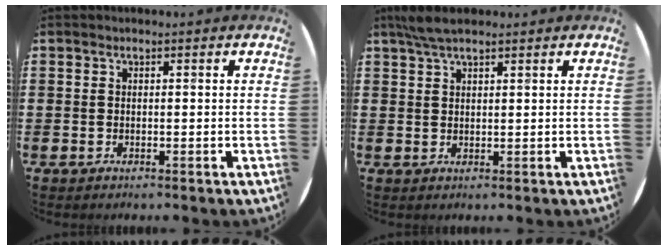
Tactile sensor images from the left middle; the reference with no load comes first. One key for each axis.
{"total": 3.6, "fx": 2.7, "fy": 0.9, "fz": 2.3, "tx": -0.051, "ty": 0.007, "tz": 0.049}